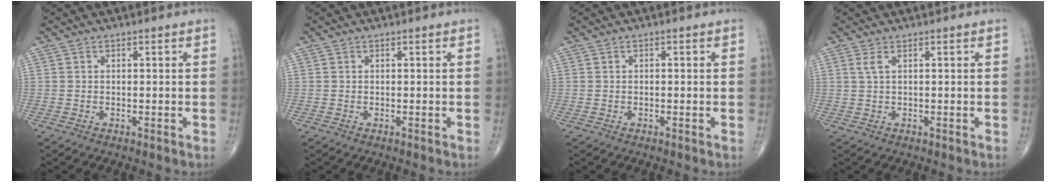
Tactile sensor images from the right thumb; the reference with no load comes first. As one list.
[{"total": 0.0}, {"total": 0.0}, {"total": 1.2, "force": [0.6, 0.1, 1.1], "torque": [-0.033, 0.007, 0.014]}]